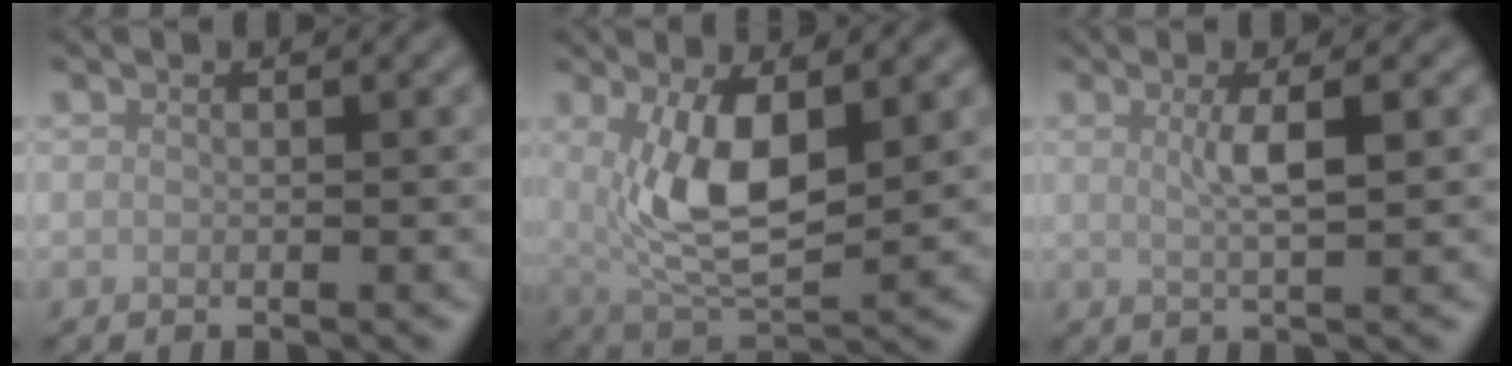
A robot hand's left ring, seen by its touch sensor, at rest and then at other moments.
{"total": 7.1, "force": [1.1, 3.0, 6.3], "torque": [-0.128, -0.014, 0.027]}
{"total": 3.0, "force": [0.6, 0.6, 2.9], "torque": [-0.048, 0.000, 0.009]}